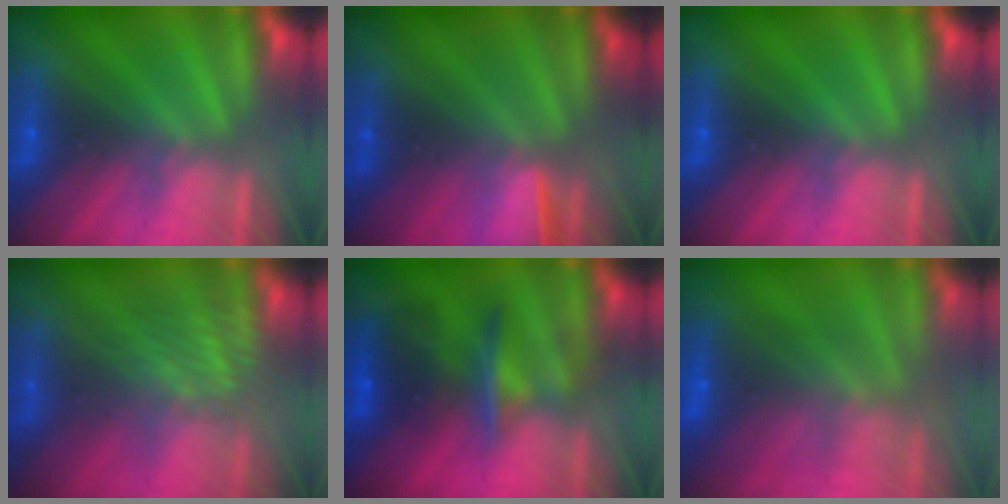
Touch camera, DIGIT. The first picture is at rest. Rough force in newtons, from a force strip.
{"total": 1.6}
{"total": 0.0}
{"total": 2.9}
{"total": 10.5}
{"total": 8.7}